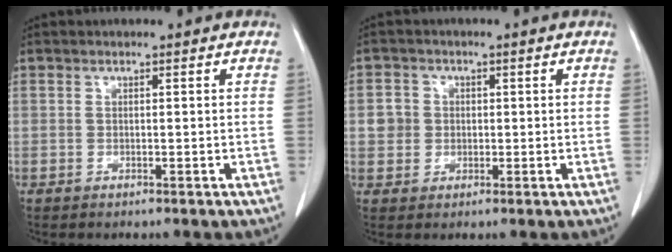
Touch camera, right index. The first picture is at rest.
{"total": 3.5, "force": [0.3, 3.4, 0.7], "torque": [-0.007, 0.013, 0.009]}